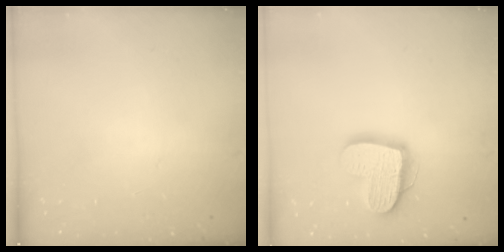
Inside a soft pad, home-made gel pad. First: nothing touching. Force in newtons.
{"total": 16.2, "press": 16.2, "slide": 1.4}